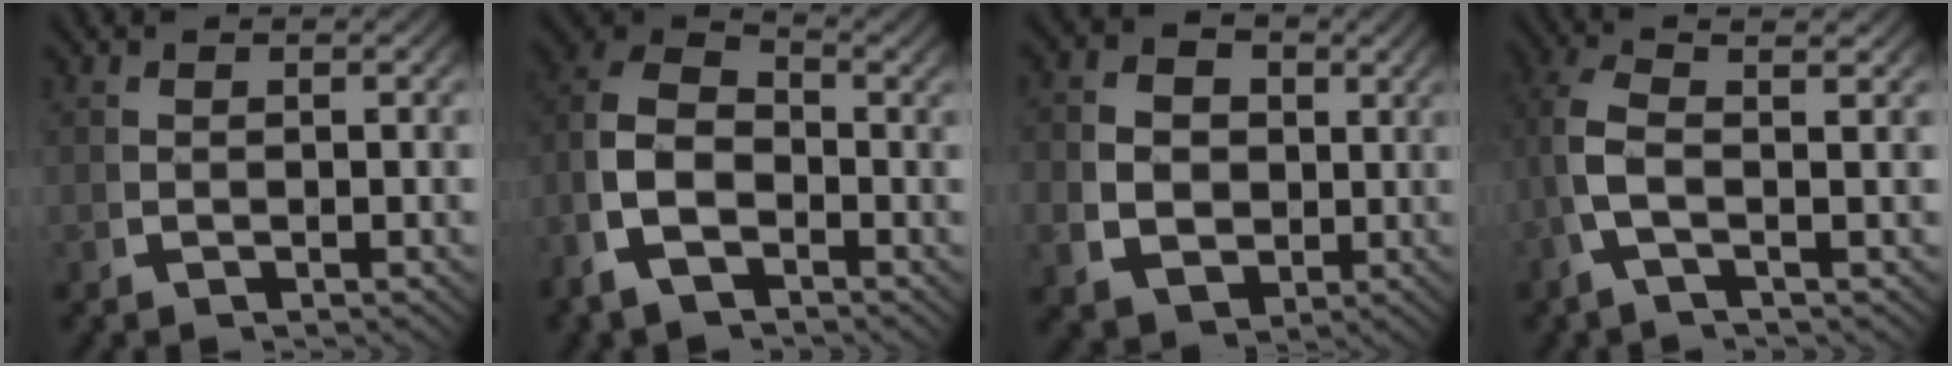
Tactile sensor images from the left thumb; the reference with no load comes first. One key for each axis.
{"total": 7.5, "fx": -0.3, "fy": 5.4, "fz": 5.2, "tx": -0.118, "ty": -0.014, "tz": -0.009}
{"total": 7.6, "fx": 0.3, "fy": 6.2, "fz": 4.3, "tx": -0.088, "ty": -0.032, "tz": 0.015}
{"total": 4.4, "fx": 0.8, "fy": 0.9, "fz": 4.2, "tx": -0.114, "ty": -0.004, "tz": 0.011}